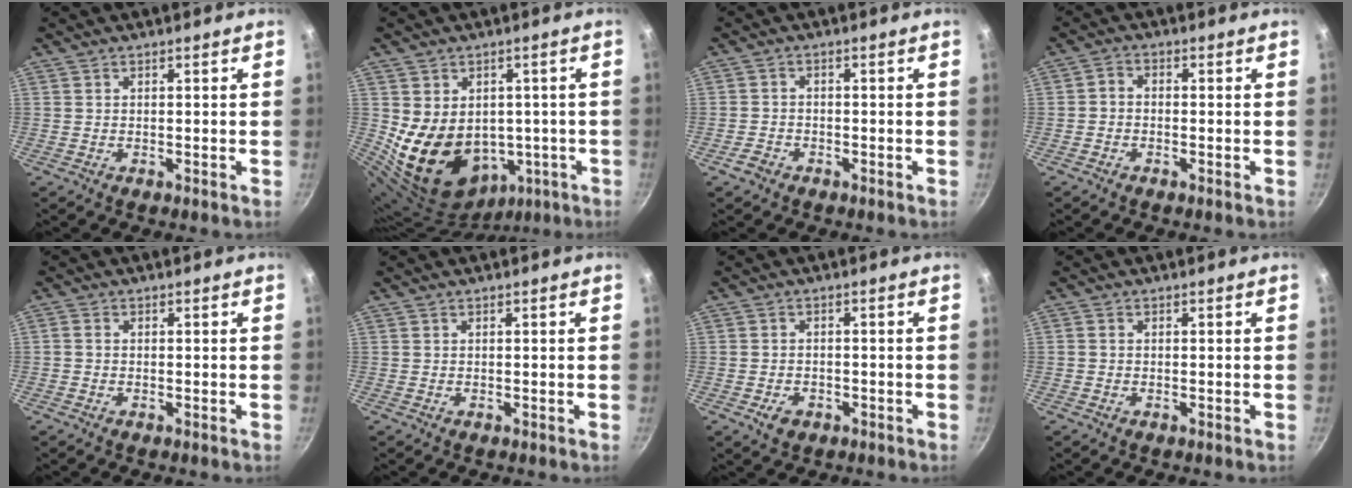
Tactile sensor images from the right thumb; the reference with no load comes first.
{"total": 13.9, "force": [-1.0, 11.2, 8.1], "torque": [-0.105, 0.003, 0.019]}
{"total": 2.5, "force": [-1.7, 1.6, 0.8], "torque": [-0.016, 0.019, -0.032]}
{"total": 2.1, "force": [-1.0, 1.5, 1.1], "torque": [-0.024, 0.016, -0.026]}
{"total": 1.0, "force": [-0.4, 0.8, 0.5], "torque": [-0.011, 0.004, -0.009]}
{"total": 0.0}
{"total": 3.7, "force": [-1.7, 2.6, 1.9], "torque": [-0.031, 0.012, -0.024]}
{"total": 0.6, "force": [-0.2, 0.5, 0.2], "torque": [-0.003, 0.002, -0.006]}